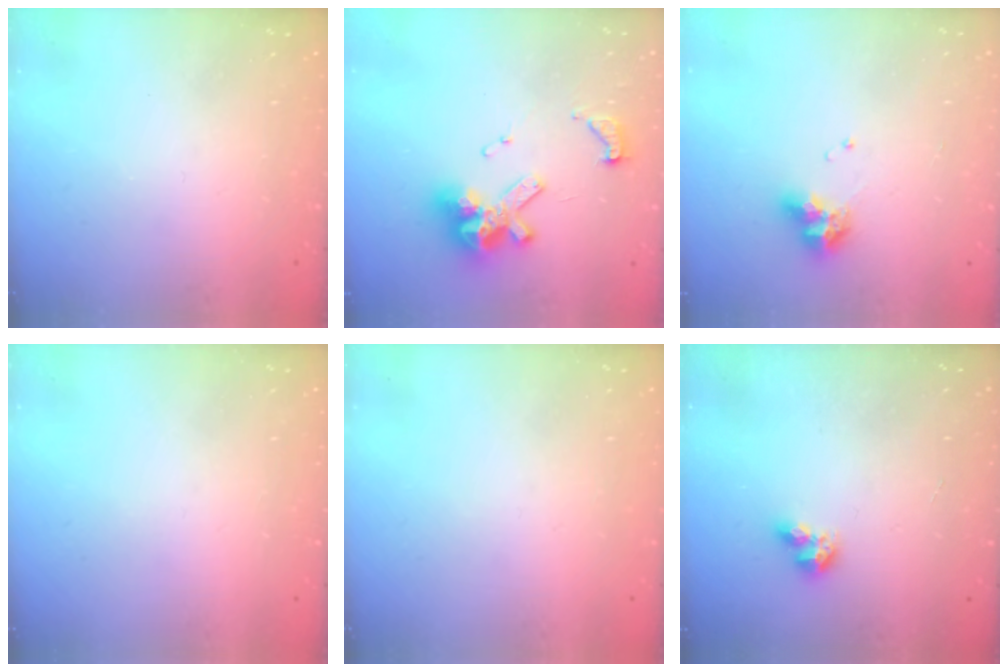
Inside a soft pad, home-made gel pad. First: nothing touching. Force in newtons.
{"total": 12.2, "press": 12.1, "slide": 1.1}
{"total": 8.2, "press": 8.1, "slide": 1.1}
{"total": 0.0}
{"total": 0.0}
{"total": 5.5, "press": 5.5, "slide": 0.2}